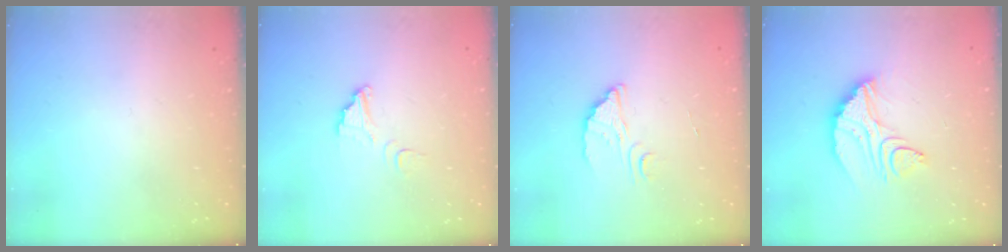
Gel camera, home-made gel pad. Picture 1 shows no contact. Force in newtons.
{"total": 4.1, "press": 4.1, "slide": 0.3}
{"total": 2.3, "press": 2.3, "slide": 0.0}
{"total": 11.0, "press": 11.0, "slide": 0.7}